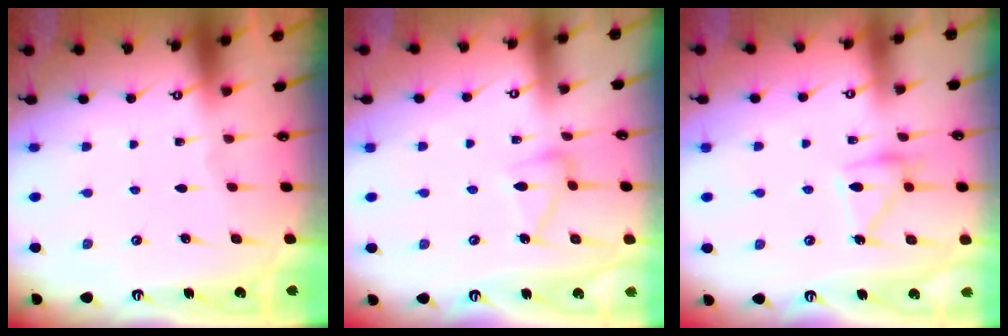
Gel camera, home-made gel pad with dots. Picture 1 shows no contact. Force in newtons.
{"total": 8.1, "press": 8.1, "slide": 0.5}
{"total": 13.5, "press": 13.5, "slide": 0.8}